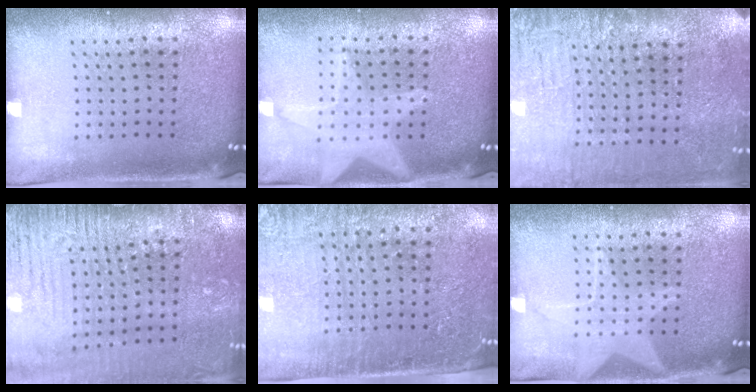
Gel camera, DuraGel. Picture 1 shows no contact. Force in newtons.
{"total": 1.9, "press": 1.6, "slide": 1.0}
{"total": 3.8, "press": 3.5, "slide": 1.3}
{"total": 3.7, "press": 3.7, "slide": 0.5}
{"total": 3.4, "press": 3.1, "slide": 1.4}
{"total": 2.3, "press": 2.3, "slide": 0.3}